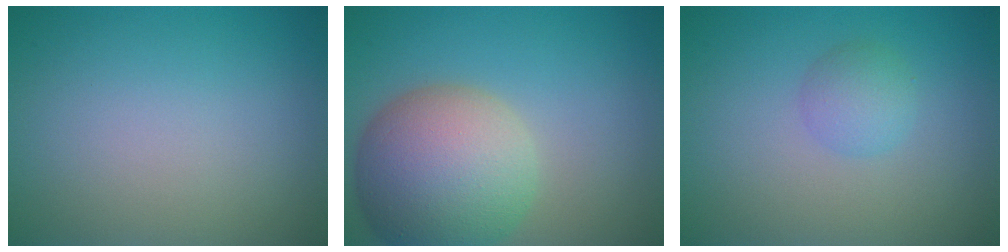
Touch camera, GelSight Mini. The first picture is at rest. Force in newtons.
{"total": 10.1, "press": 10.1, "slide": 0.9}
{"total": 2.0, "press": 2.0, "slide": 0.1}